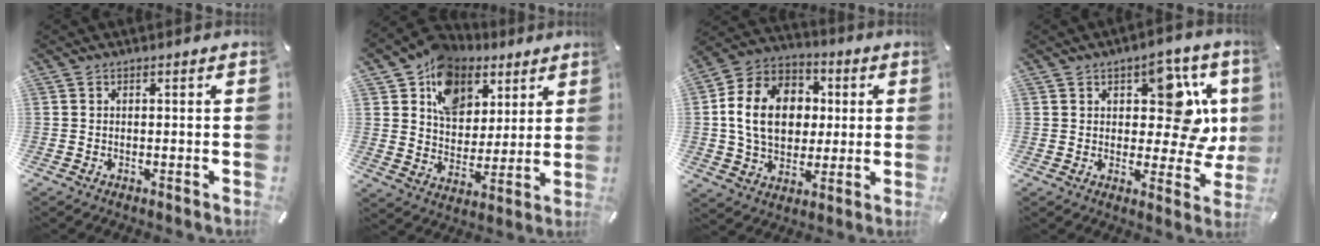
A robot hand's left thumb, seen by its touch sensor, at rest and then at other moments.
{"total": 12.3, "force": [6.5, 9.5, 4.1], "torque": [-0.084, -0.041, 0.122]}
{"total": 16.1, "force": [1.4, 13.0, 9.4], "torque": [-0.202, 0.014, 0.028]}
{"total": 15.0, "force": [4.6, 8.4, 11.6], "torque": [-0.135, -0.028, 0.079]}